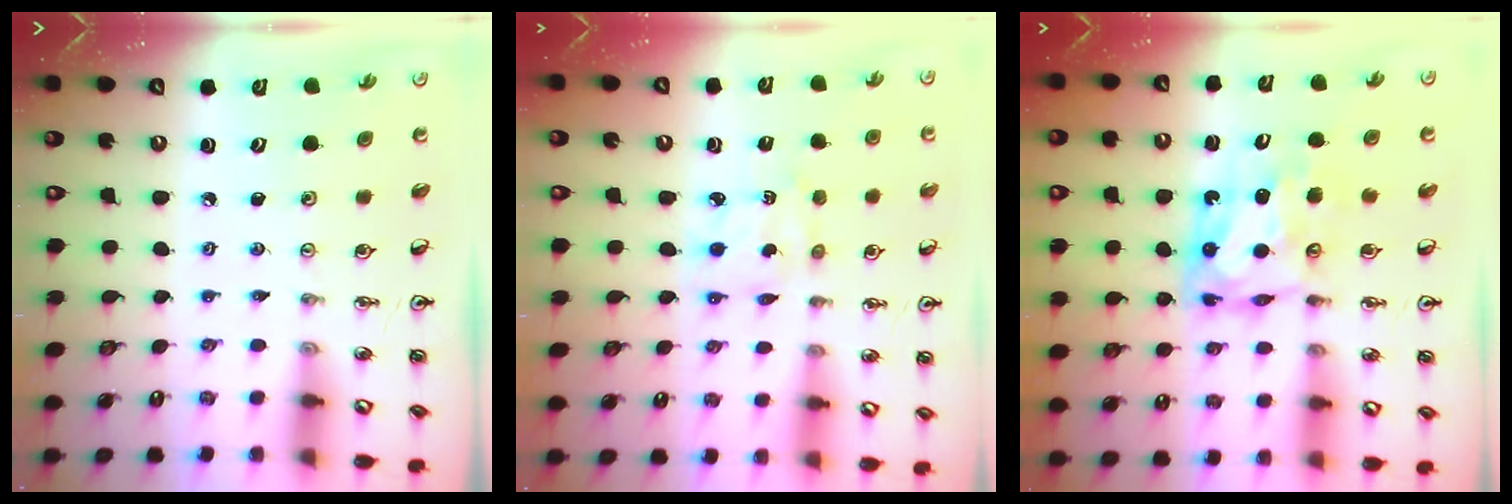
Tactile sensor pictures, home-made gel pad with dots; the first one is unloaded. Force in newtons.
{"total": 2.9, "press": 2.9, "slide": 0.2}
{"total": 7.8, "press": 7.7, "slide": 0.7}